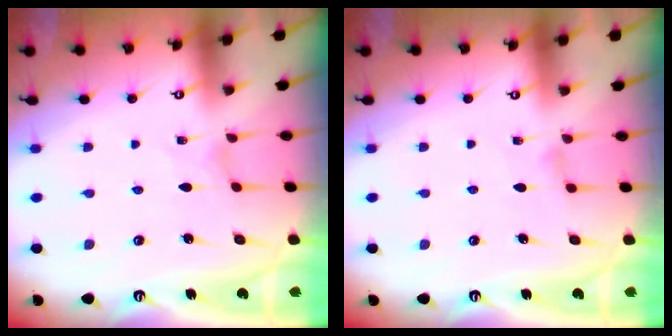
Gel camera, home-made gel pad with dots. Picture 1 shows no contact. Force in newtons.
{"total": 1.1, "press": 1.1, "slide": 0.4}